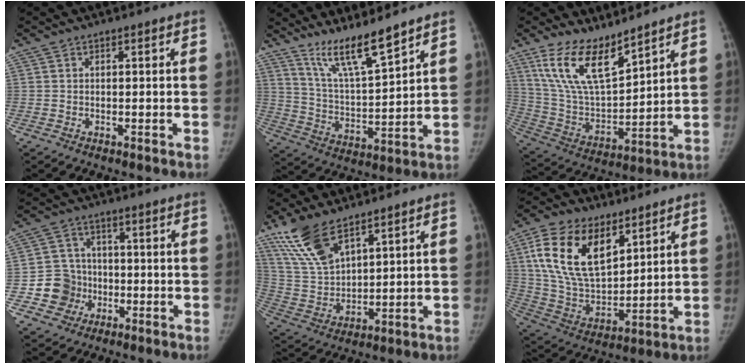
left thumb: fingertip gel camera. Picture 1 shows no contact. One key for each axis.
{"total": 11.4, "fx": 9.2, "fy": 1.1, "fz": 6.6, "tx": -0.113, "ty": -0.069, "tz": 0.178}
{"total": 14.8, "fx": 10.6, "fy": 4.9, "fz": 9.0, "tx": -0.153, "ty": -0.063, "tz": 0.225}
{"total": 8.3, "fx": -2.4, "fy": 7.8, "fz": 1.5, "tx": 0.013, "ty": 0.018, "tz": -0.042}
{"total": 12.5, "fx": 8.6, "fy": 5.0, "fz": 7.5, "tx": -0.142, "ty": -0.034, "tz": 0.185}
{"total": 20.1, "fx": 8.9, "fy": 11.2, "fz": 14.1, "tx": -0.241, "ty": -0.035, "tz": 0.174}